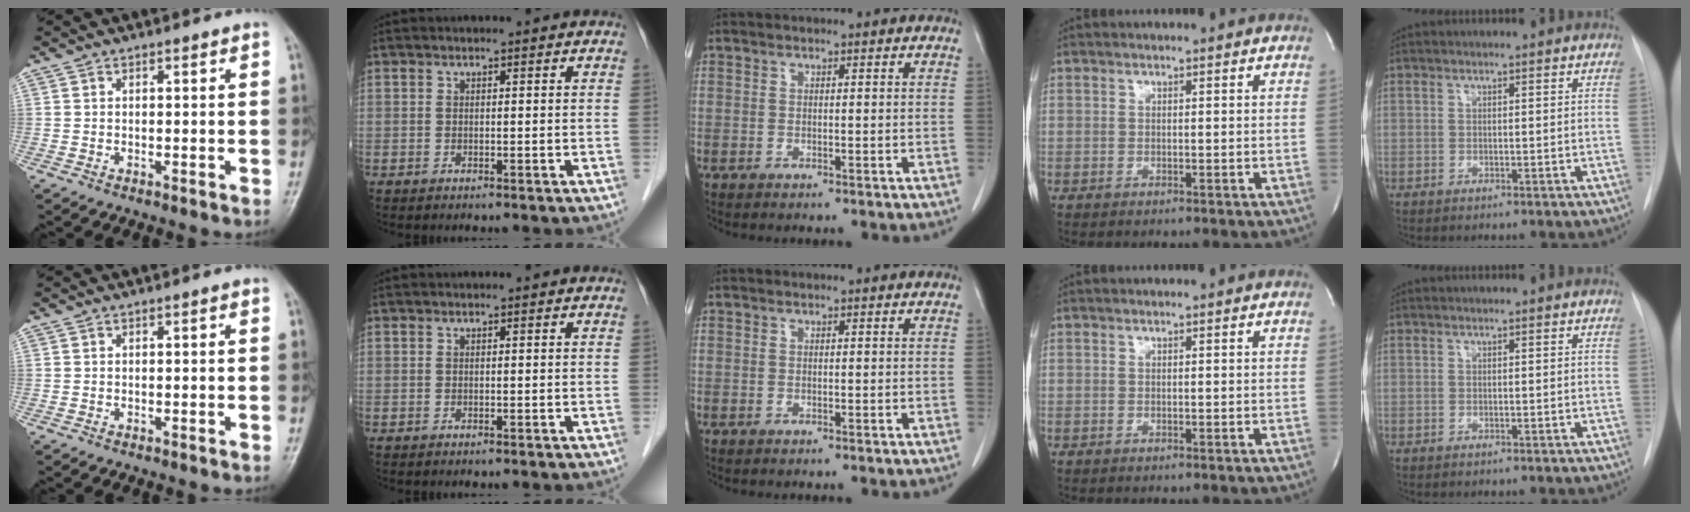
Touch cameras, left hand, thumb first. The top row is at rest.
{}